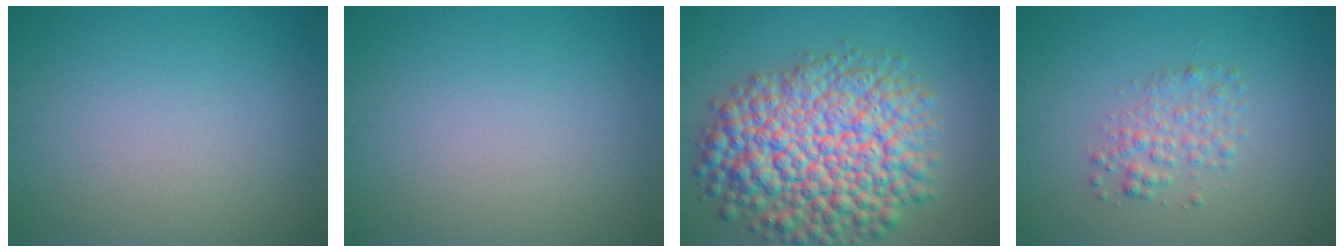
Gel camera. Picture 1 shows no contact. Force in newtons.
{"total": 0.0}
{"total": 12.7, "press": 12.7, "slide": 0.5}
{"total": 2.3, "press": 2.3, "slide": 0.1}